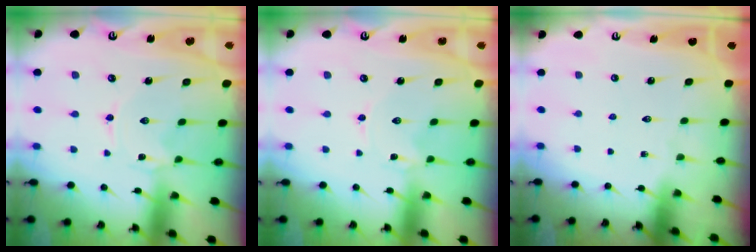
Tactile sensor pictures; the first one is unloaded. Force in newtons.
{"total": 0.0}
{"total": 0.0}